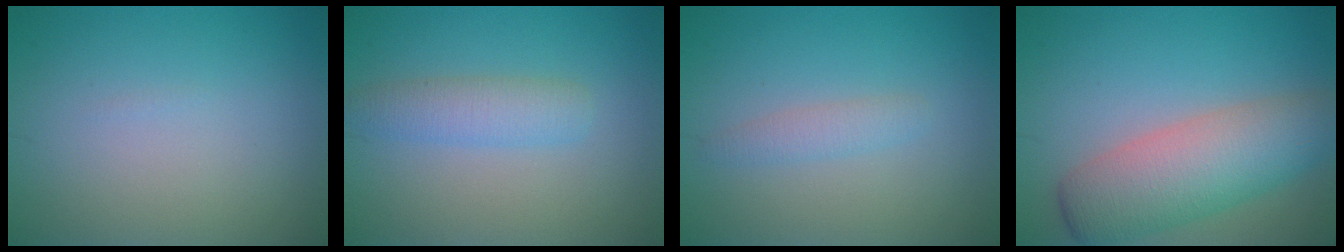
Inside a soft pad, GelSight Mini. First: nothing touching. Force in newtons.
{"total": 2.8, "press": 2.8, "slide": 0.1}
{"total": 1.4, "press": 1.4, "slide": 0.1}
{"total": 7.2, "press": 7.2, "slide": 0.4}